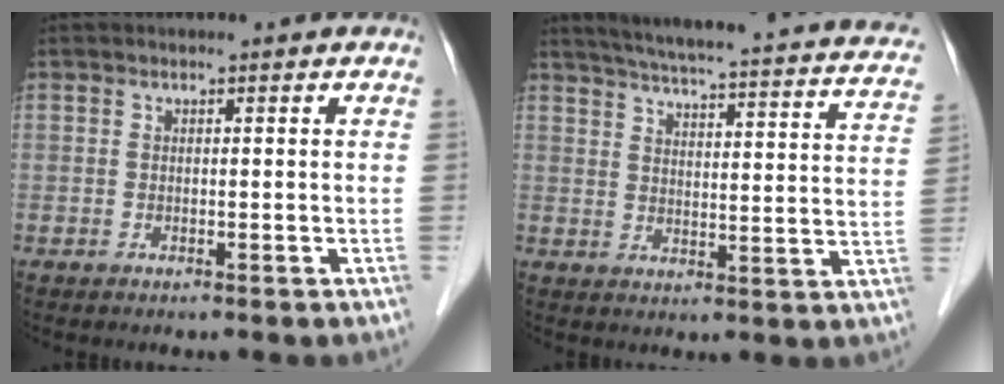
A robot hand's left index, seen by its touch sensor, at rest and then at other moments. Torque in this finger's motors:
{"motor_torque": [-0.22, -0.54, 0.19, 0.05]}